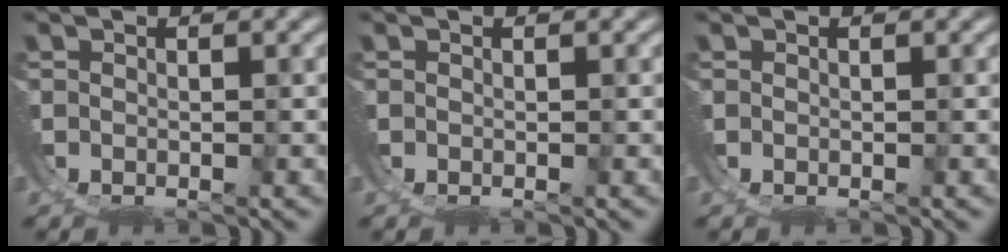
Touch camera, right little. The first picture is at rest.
{"total": 0.0}
{"total": 0.0}